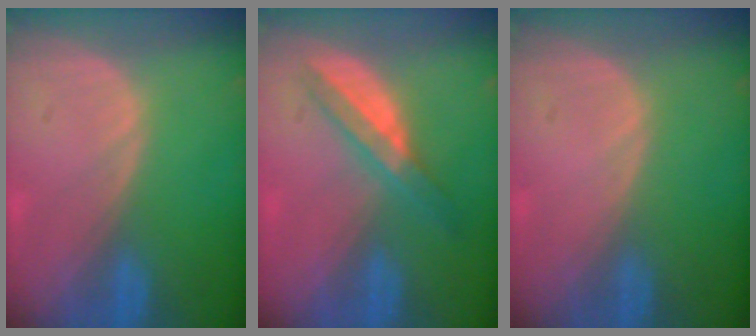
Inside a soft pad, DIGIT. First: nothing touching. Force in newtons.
{"total": 5.8, "press": 5.2, "slide": 2.6}
{"total": 0.0}